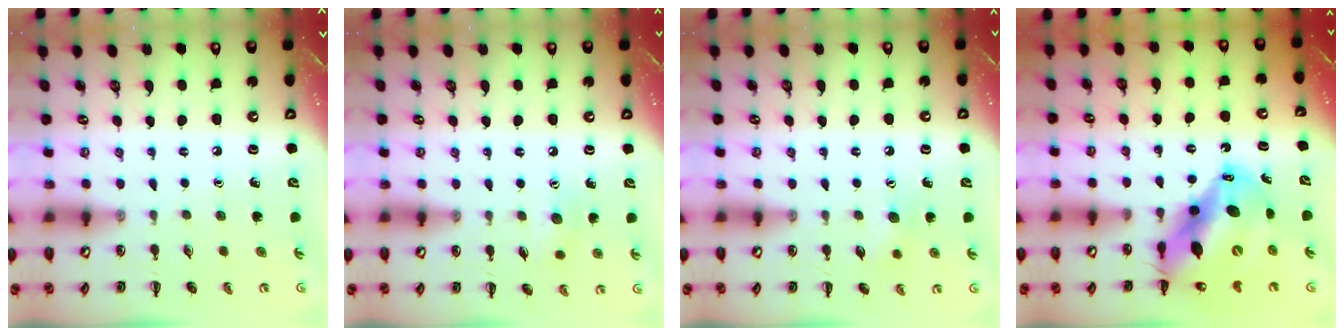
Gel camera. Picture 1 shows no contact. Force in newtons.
{"total": 6.5, "press": 6.3, "slide": 1.6}
{"total": 6.9, "press": 6.7, "slide": 1.7}
{"total": 17.1, "press": 16.5, "slide": 4.6}